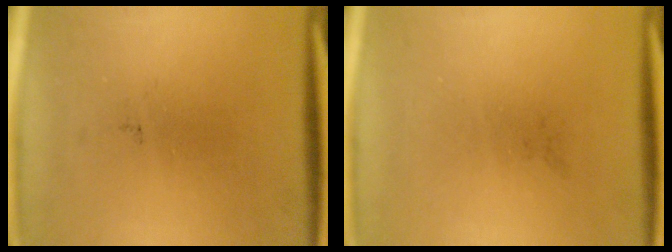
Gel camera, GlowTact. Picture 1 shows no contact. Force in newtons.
{"total": 0.0}